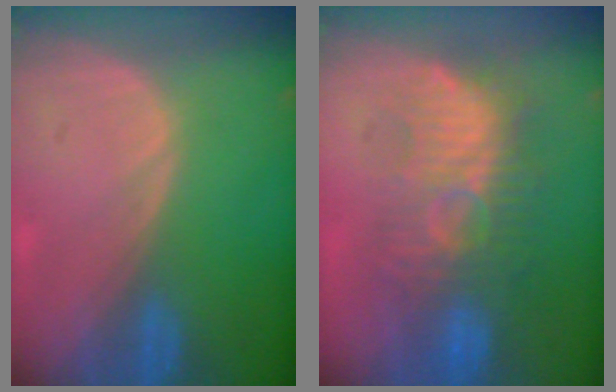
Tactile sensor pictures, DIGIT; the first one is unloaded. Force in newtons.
{"total": 9.5, "press": 9.2, "slide": 2.1}